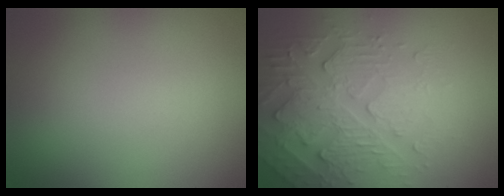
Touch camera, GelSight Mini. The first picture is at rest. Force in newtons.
{"total": 5.1, "press": 4.3, "slide": 2.8}